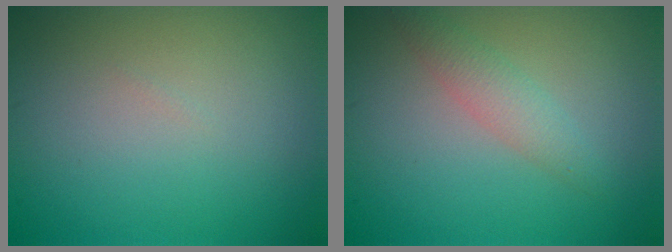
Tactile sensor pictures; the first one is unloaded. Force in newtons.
{"total": 2.1, "press": 2.1, "slide": 0.1}